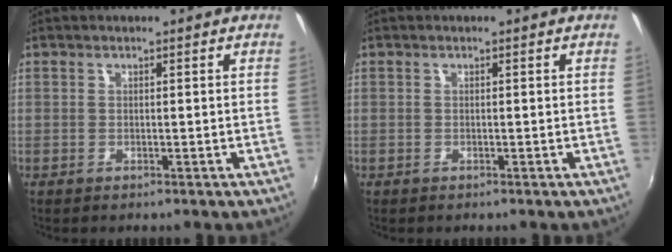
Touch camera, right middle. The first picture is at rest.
{"total": 0.0}